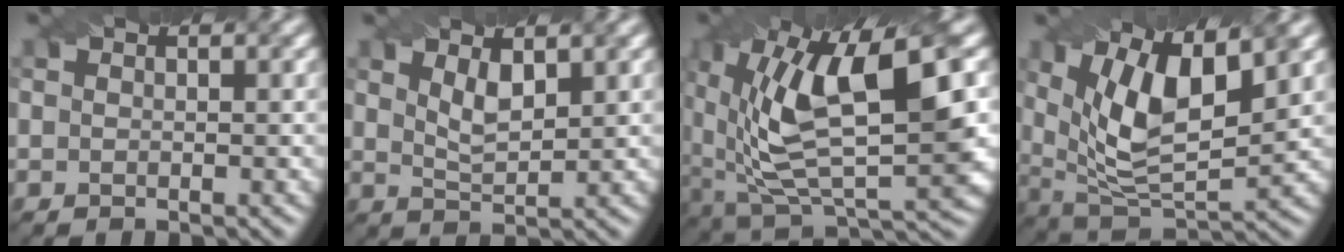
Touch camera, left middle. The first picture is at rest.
{"total": 2.4, "force": [1.3, 0.9, 1.9], "torque": [-0.040, -0.007, 0.029]}
{"total": 13.0, "force": [2.6, 5.8, 11.3], "torque": [-0.209, -0.005, 0.049]}
{"total": 9.6, "force": [3.4, 4.0, 8.0], "torque": [-0.150, -0.006, 0.060]}